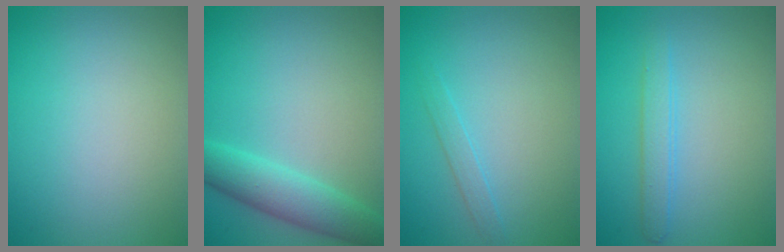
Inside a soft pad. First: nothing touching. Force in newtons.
{"total": 4.2, "press": 4.2, "slide": 0.2}
{"total": 1.1, "press": 1.1, "slide": 0.1}
{"total": 1.8, "press": 1.8, "slide": 0.1}